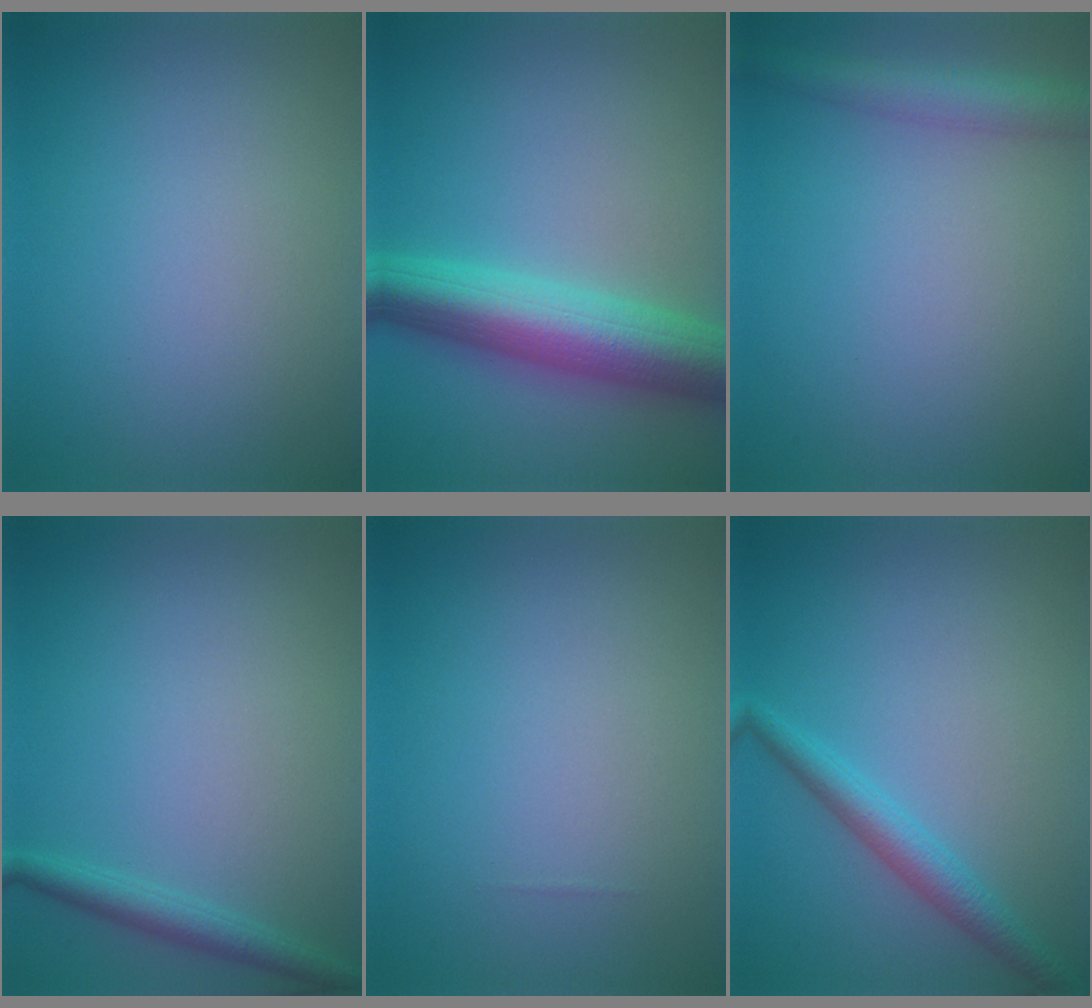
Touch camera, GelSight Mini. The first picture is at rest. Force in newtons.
{"total": 8.0, "press": 8.0, "slide": 0.1}
{"total": 3.4, "press": 3.4, "slide": 0.0}
{"total": 2.1, "press": 2.1, "slide": 0.1}
{"total": 0.0}
{"total": 2.7, "press": 2.7, "slide": 0.1}